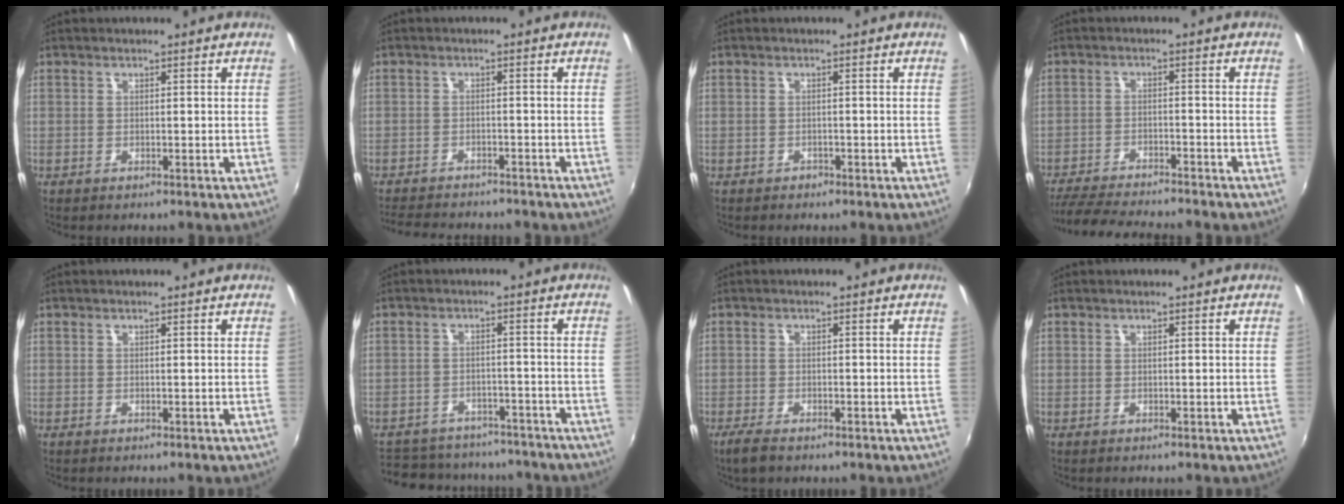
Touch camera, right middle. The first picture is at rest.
{"total": 9.9, "force": [-8.9, 2.6, 3.6], "torque": [-0.089, -0.015, -0.134]}
{"total": 1.2, "force": [-0.9, 0.7, 0.1], "torque": [-0.005, -0.001, -0.015]}
{"total": 12.2, "force": [-11.0, 1.0, 5.0], "torque": [-0.116, -0.020, -0.179]}
{"total": 0.0}
{"total": 19.2, "force": [-16.2, 7.6, 6.9], "torque": [-0.149, 0.012, -0.209]}
{"total": 3.8, "force": [-2.9, 1.2, 2.2], "torque": [-0.057, -0.012, -0.054]}
{"total": 0.0}